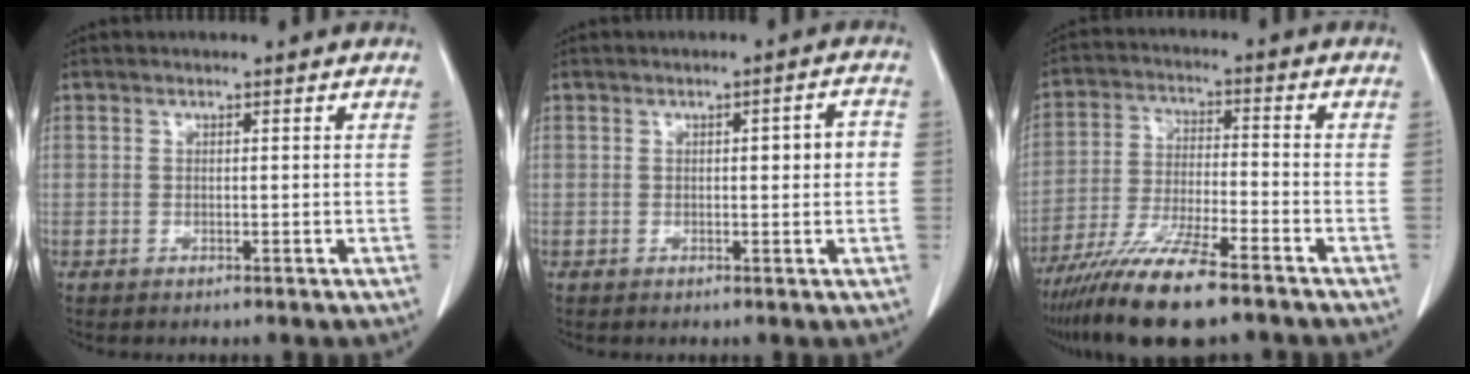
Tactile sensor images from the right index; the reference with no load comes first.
{"total": 3.4, "force": [0.2, 0.8, 3.3], "torque": [-0.045, 0.007, 0.002]}
{"total": 12.8, "force": [-9.5, 1.0, 8.6], "torque": [-0.164, -0.034, -0.168]}